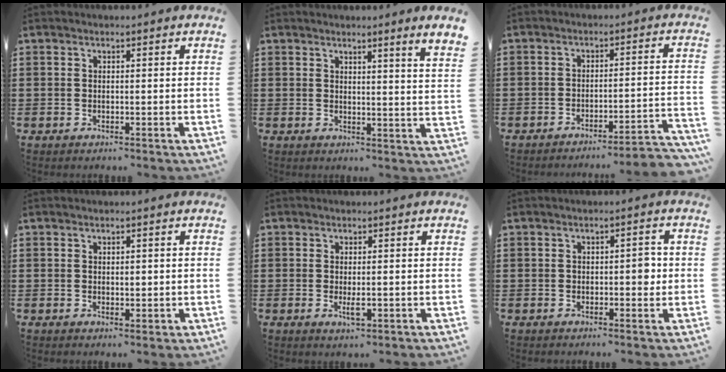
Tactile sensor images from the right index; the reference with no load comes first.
{"total": 2.4, "force": [2.0, -1.0, 0.9], "torque": [-0.020, -0.011, 0.034]}
{"total": 4.0, "force": [-3.7, -0.3, 1.4], "torque": [-0.027, -0.013, -0.077]}
{"total": 1.4, "force": [0.1, 0.8, 1.2], "torque": [-0.016, 0.003, -0.001]}
{"total": 2.4, "force": [-0.5, 0.7, 2.2], "torque": [-0.054, -0.008, -0.013]}
{"total": 2.6, "force": [-0.2, 1.4, 2.1], "torque": [-0.026, -0.002, -0.009]}